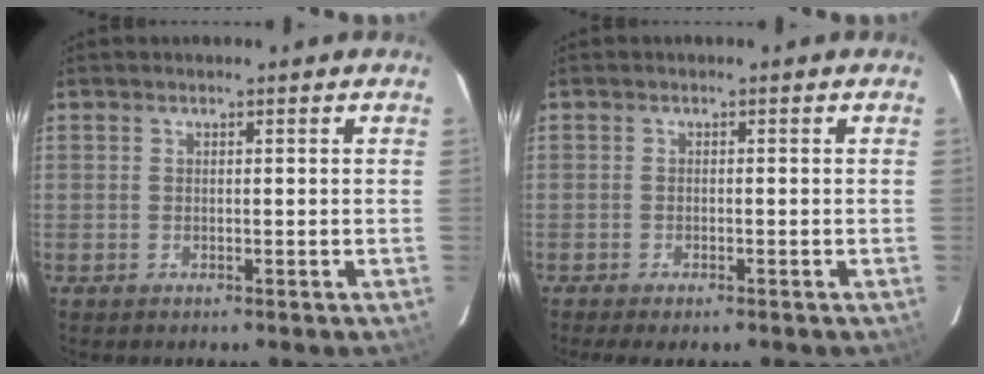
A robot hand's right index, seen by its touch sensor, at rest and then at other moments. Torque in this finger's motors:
{"motor_torque": [0.65, -0.64, 0.31, 0.08]}